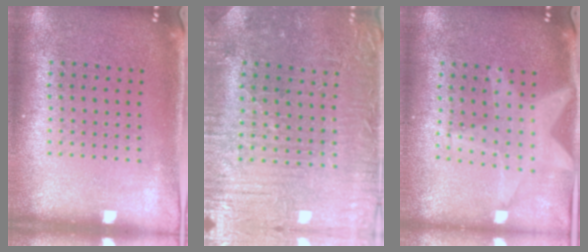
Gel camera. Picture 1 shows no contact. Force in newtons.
{"total": 2.0, "press": 1.9, "slide": 0.4}
{"total": 1.3, "press": 1.3, "slide": 0.5}